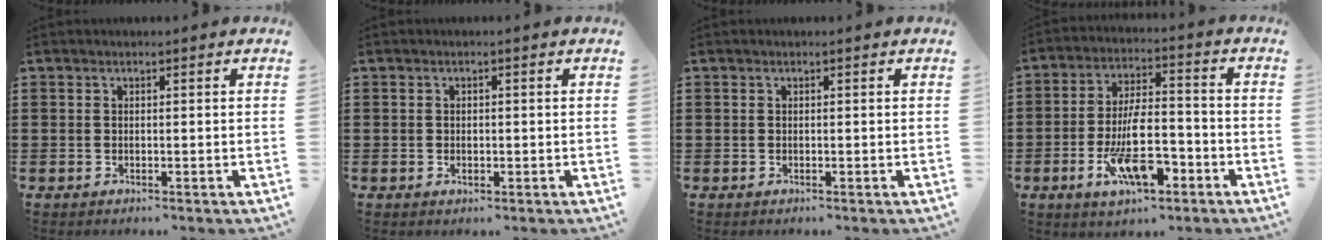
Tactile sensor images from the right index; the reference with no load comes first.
{"total": 0.9, "force": [-0.1, 0.6, 0.6], "torque": [-0.014, 0.003, -0.002]}
{"total": 0.0}
{"total": 11.5, "force": [-4.5, 4.4, 9.6], "torque": [-0.189, 0.008, -0.077]}